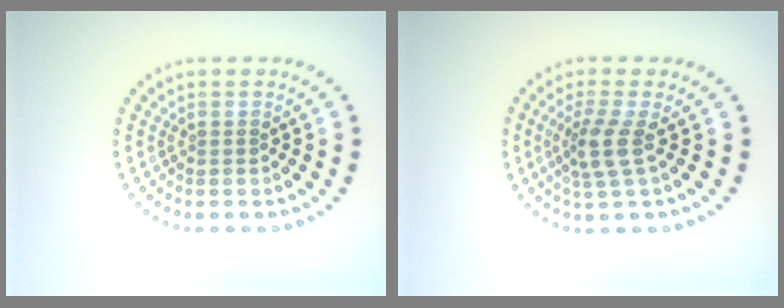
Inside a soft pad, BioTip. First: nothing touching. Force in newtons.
{"total": 2.7, "press": 2.0, "slide": 1.8}